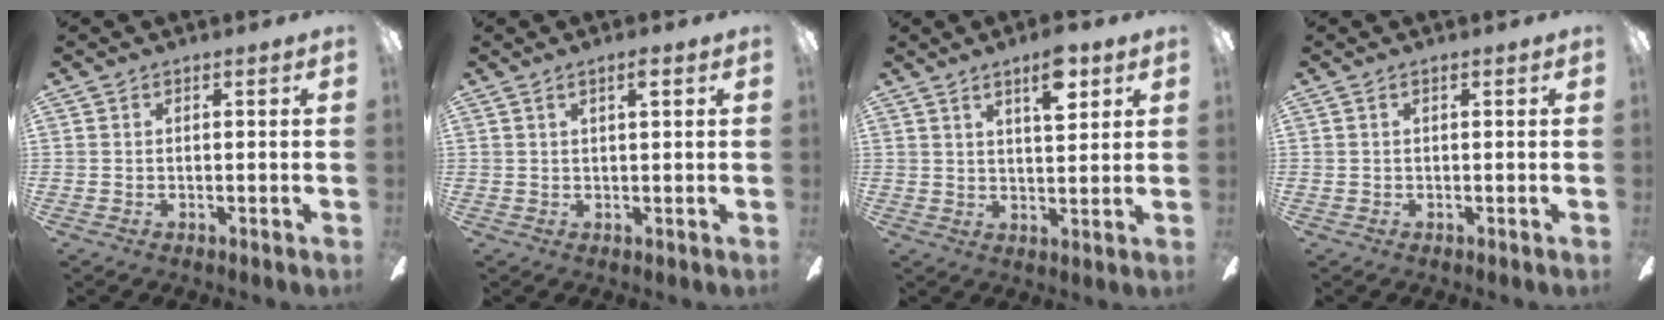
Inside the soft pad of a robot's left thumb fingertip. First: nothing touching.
{"total": 2.0, "force": [1.2, 0.3, 1.5], "torque": [-0.026, -0.001, 0.018]}
{"total": 7.7, "force": [4.7, 2.6, 5.5], "torque": [-0.079, -0.017, 0.073]}
{"total": 0.0}